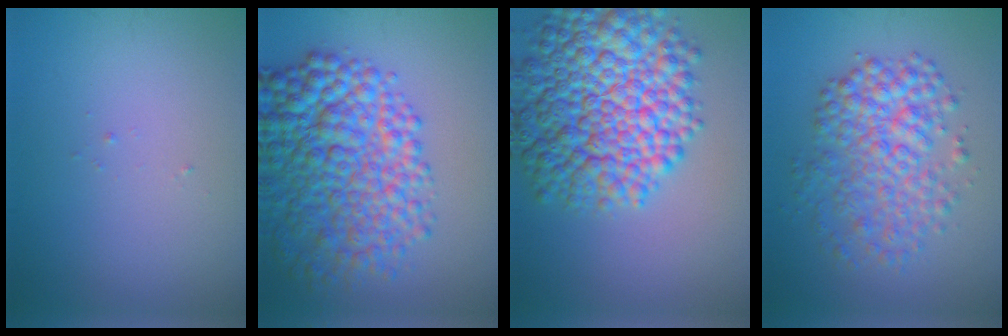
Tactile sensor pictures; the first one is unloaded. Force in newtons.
{"total": 9.9, "press": 9.9, "slide": 0.3}
{"total": 12.2, "press": 12.2, "slide": 0.2}
{"total": 5.6, "press": 5.6, "slide": 0.1}